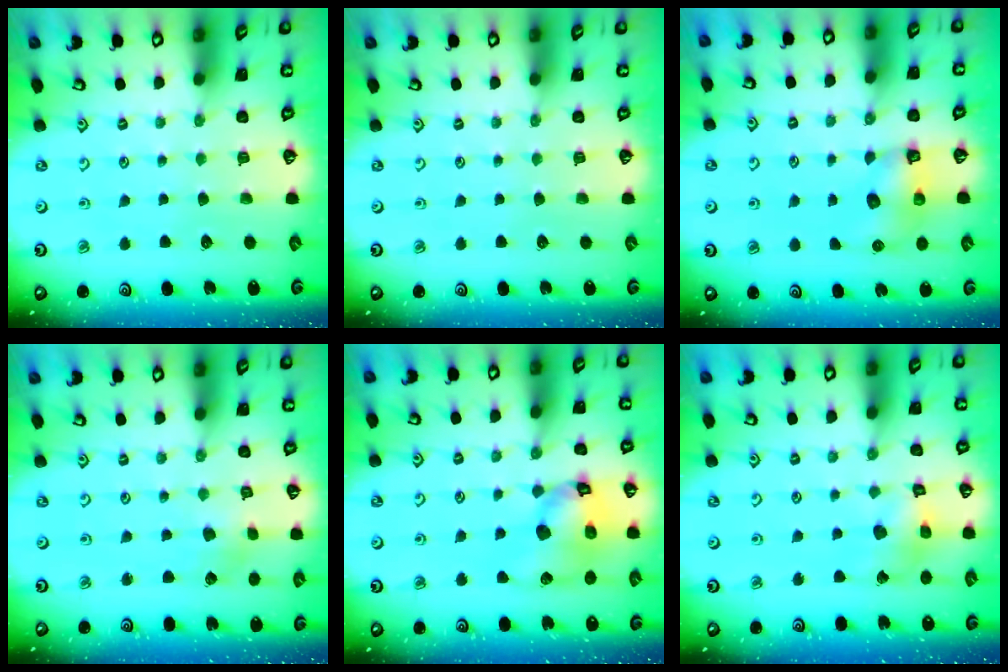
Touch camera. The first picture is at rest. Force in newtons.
{"total": 0.0}
{"total": 6.2, "press": 6.2, "slide": 0.1}
{"total": 1.7, "press": 1.7, "slide": 0.2}
{"total": 14.4, "press": 14.2, "slide": 1.9}
{"total": 8.4, "press": 8.4, "slide": 0.9}